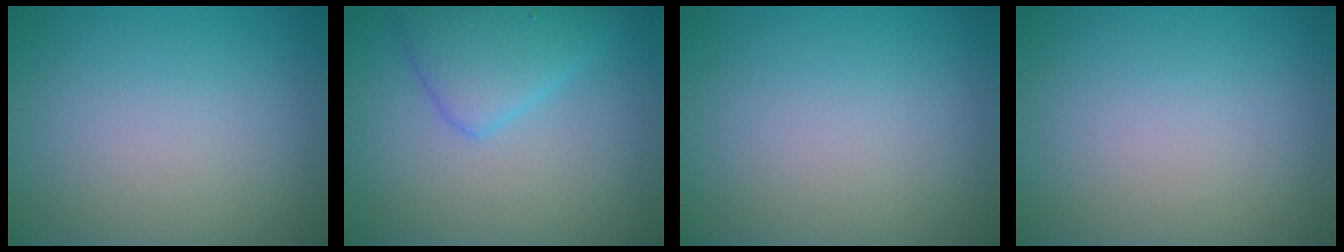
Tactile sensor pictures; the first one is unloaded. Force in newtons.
{"total": 3.7, "press": 3.7, "slide": 0.1}
{"total": 0.0}
{"total": 0.0}